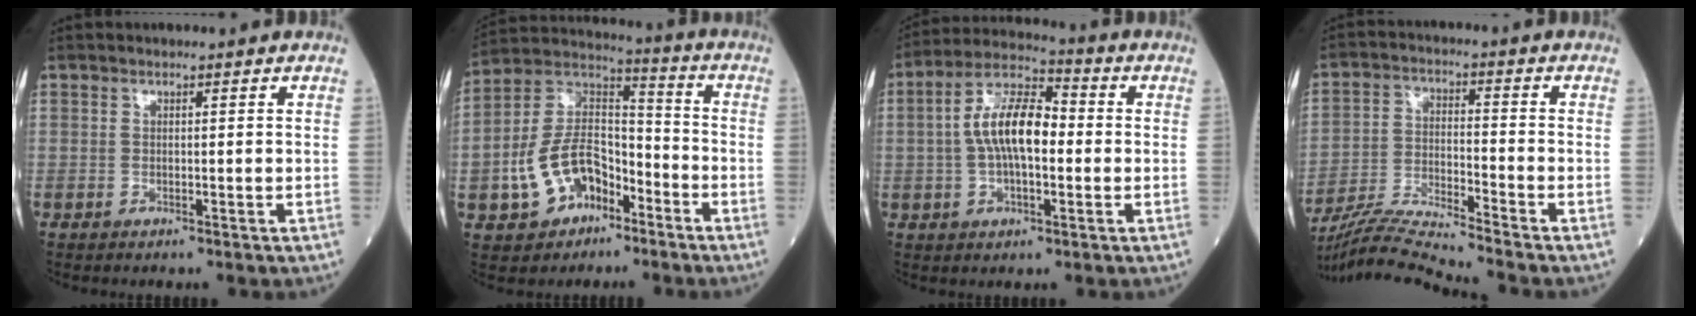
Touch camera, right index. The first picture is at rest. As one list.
[{"total": 13.2, "force": [-5.7, 8.2, 8.6], "torque": [-0.185, 0.028, -0.098]}, {"total": 10.6, "force": [0.0, 4.1, 9.8], "torque": [-0.195, 0.024, -0.008]}, {"total": 10.9, "force": [-10.2, -2.4, 2.9], "torque": [-0.056, -0.009, -0.188]}]